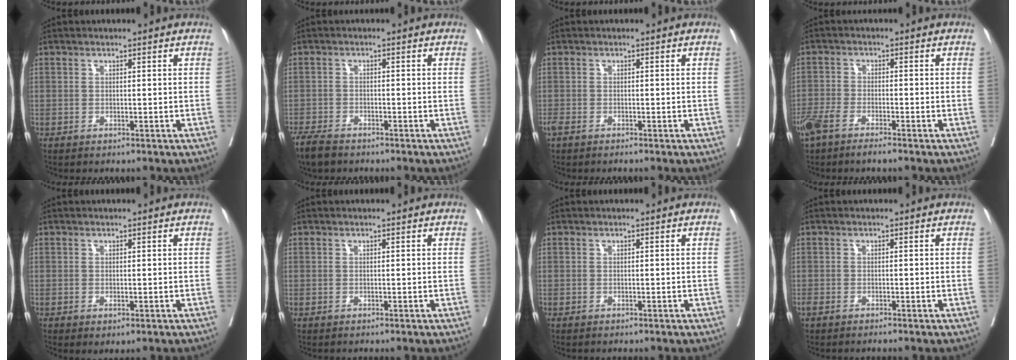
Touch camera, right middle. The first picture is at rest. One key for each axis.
{"total": 4.8, "fx": -4.0, "fy": 1.5, "fz": 2.2, "tx": -0.039, "ty": -0.009, "tz": -0.070}
{"total": 2.0, "fx": -1.6, "fy": 0.6, "fz": 1.1, "tx": -0.026, "ty": -0.007, "tz": -0.029}
{"total": 5.4, "fx": -4.0, "fy": 1.1, "fz": 3.3, "tx": -0.066, "ty": -0.003, "tz": -0.074}
{"total": 1.2, "fx": -0.3, "fy": 0.4, "fz": 1.1, "tx": -0.017, "ty": -0.006, "tz": 0.002}
{"total": 0.0}
{"total": 0.0}
{"total": 1.3, "fx": -1.1, "fy": 0.3, "fz": 0.7, "tx": -0.015, "ty": -0.005, "tz": -0.020}